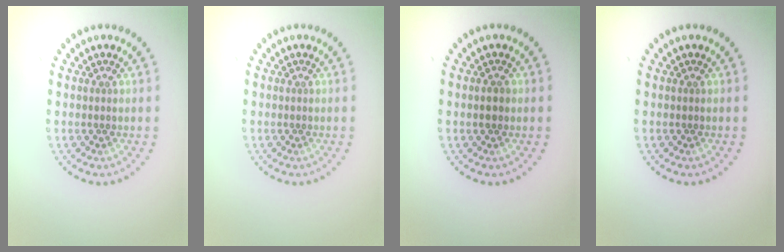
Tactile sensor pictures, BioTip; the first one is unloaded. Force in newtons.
{"total": 0.0}
{"total": 1.0, "press": 1.0, "slide": 0.0}
{"total": 0.0}